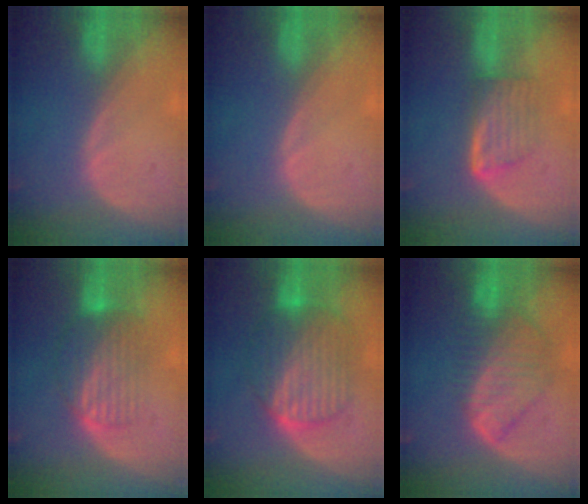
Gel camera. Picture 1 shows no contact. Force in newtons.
{"total": 0.0}
{"total": 5.7, "press": 5.3, "slide": 2.3}
{"total": 7.4, "press": 6.8, "slide": 2.9}
{"total": 9.7, "press": 9.7, "slide": 0.6}
{"total": 8.4, "press": 7.5, "slide": 3.8}